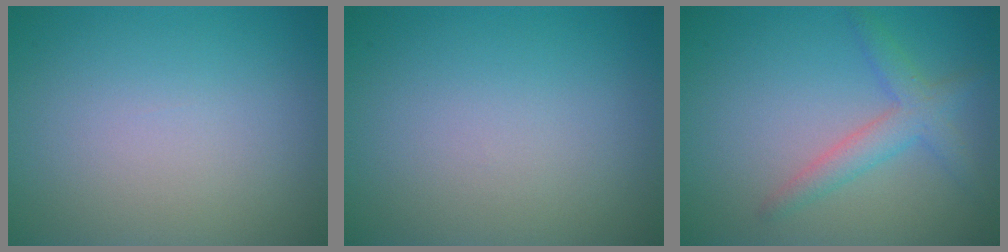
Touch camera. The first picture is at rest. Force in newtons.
{"total": 0.0}
{"total": 2.9, "press": 2.9, "slide": 0.1}